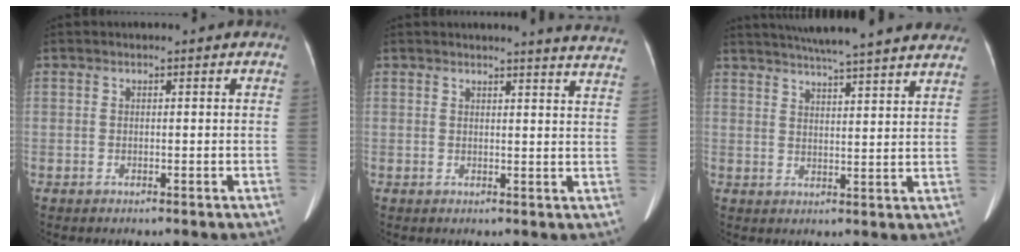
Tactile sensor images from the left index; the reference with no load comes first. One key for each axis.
{"total": 11.4, "fx": 11.1, "fy": -0.5, "fz": 2.5, "tx": -0.017, "ty": -0.072, "tz": 0.093}
{"total": 22.9, "fx": 20.4, "fy": 1.2, "fz": 10.3, "tx": -0.162, "ty": 0.005, "tz": 0.261}